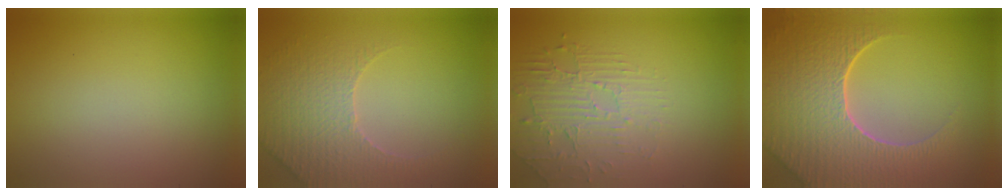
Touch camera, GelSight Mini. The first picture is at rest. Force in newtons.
{"total": 3.8, "press": 3.7, "slide": 0.9}
{"total": 2.2, "press": 1.7, "slide": 1.5}
{"total": 8.9, "press": 6.1, "slide": 6.5}